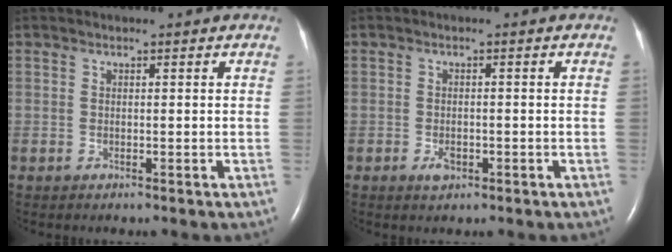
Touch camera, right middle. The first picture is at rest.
{"total": 1.8, "force": [-0.9, 1.0, 1.2], "torque": [-0.025, 0.000, -0.011]}